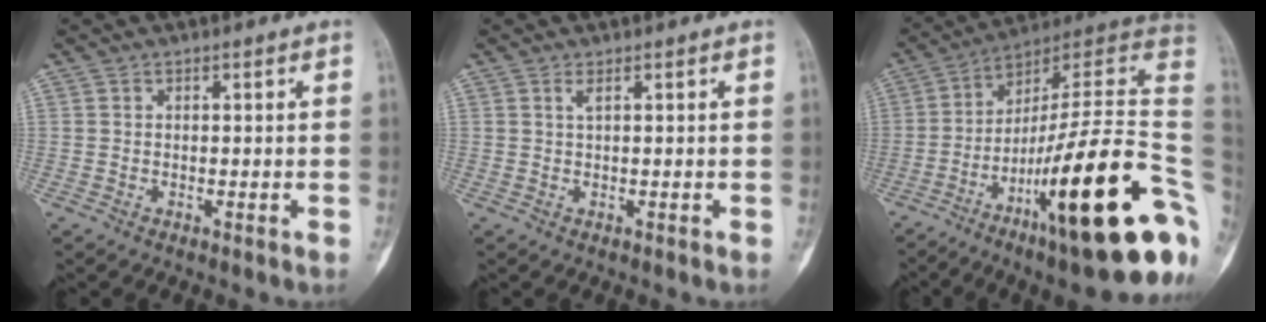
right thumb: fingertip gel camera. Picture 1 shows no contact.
{"total": 0.9, "force": [0.4, 0.1, 0.7], "torque": [-0.016, 0.000, 0.008]}
{"total": 30.6, "force": [-9.2, 6.4, 28.5], "torque": [-0.349, 0.071, -0.144]}